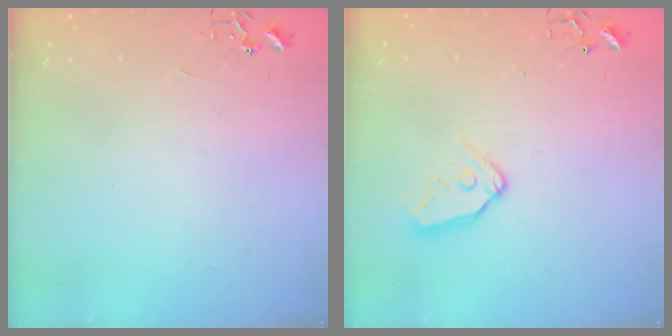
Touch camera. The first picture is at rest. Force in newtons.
{"total": 10.0, "press": 9.9, "slide": 1.1}